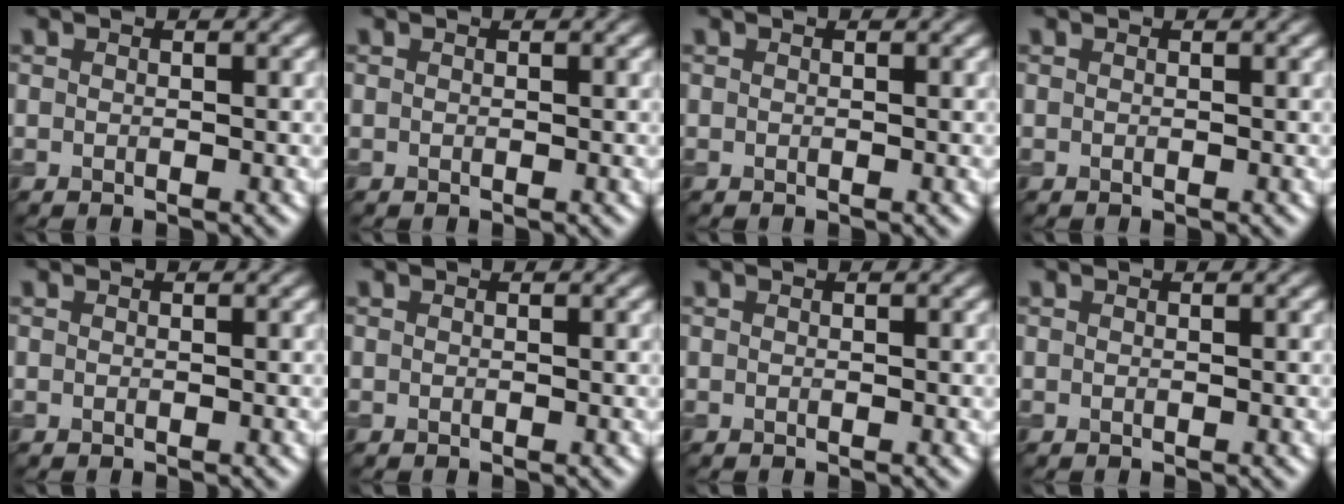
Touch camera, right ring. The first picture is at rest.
{"total": 0.0}
{"total": 0.0}
{"total": 0.0}
{"total": 0.0}
{"total": 0.0}
{"total": 0.0}
{"total": 0.0}